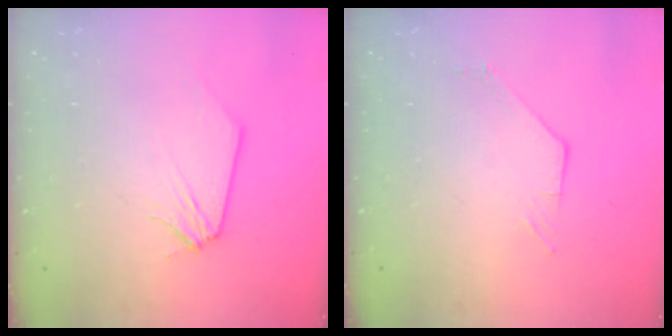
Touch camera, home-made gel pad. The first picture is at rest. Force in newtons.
{"total": 1.5, "press": 1.5, "slide": 0.3}